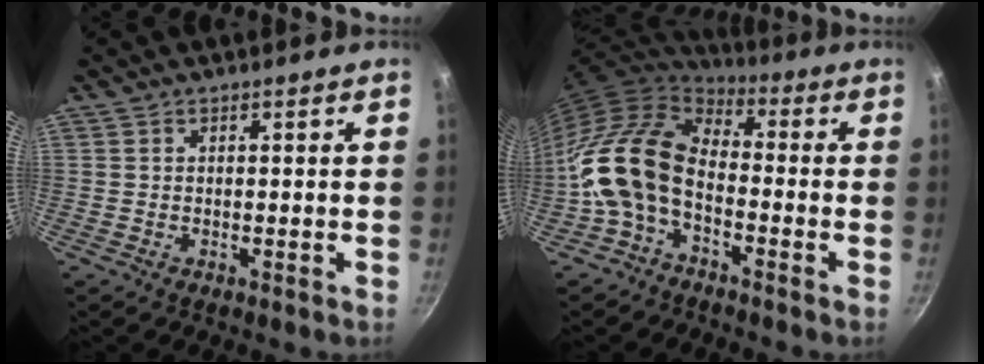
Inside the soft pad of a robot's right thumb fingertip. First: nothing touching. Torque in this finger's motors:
{"motor_torque": [1.81, 3.21, 1.39, -1.38, 0.29]}